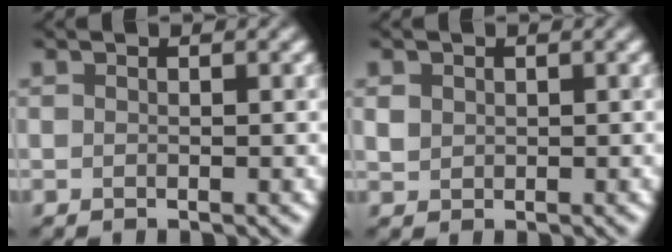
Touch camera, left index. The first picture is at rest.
{"total": 1.2, "force": [0.2, 1.1, 0.4], "torque": [-0.006, -0.001, 0.005]}